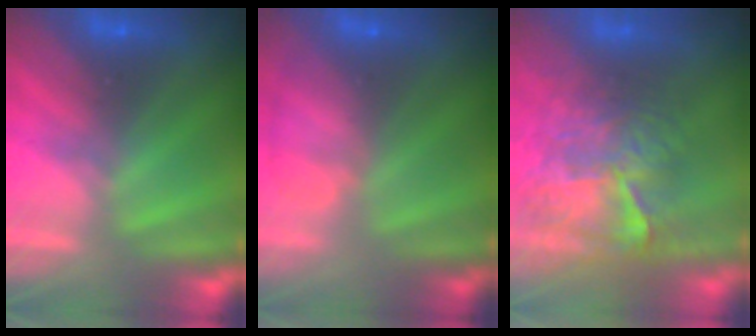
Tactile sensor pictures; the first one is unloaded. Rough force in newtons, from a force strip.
{"total": 8.3}
{"total": 8.0}